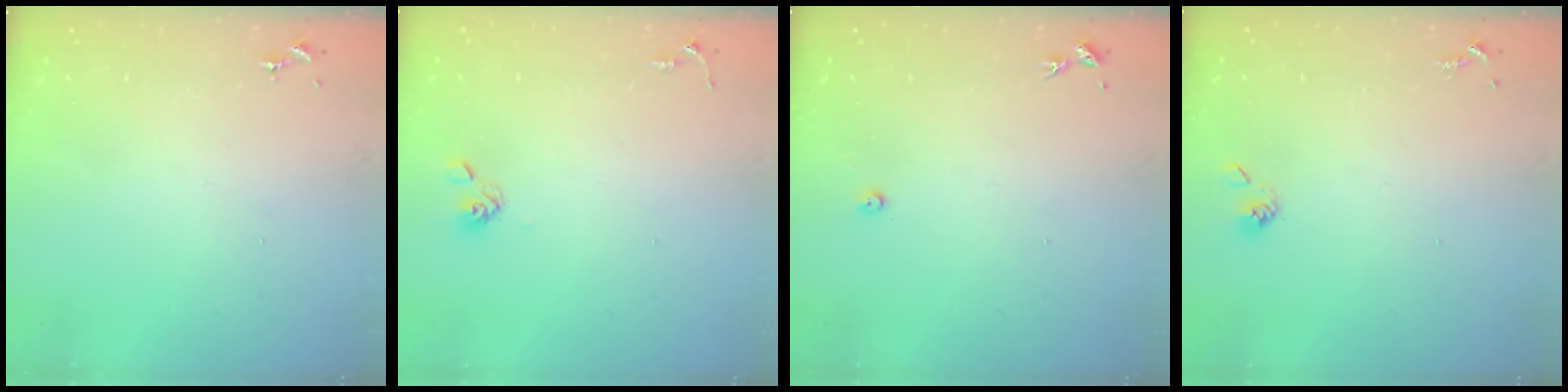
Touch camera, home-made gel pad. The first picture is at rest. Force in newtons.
{"total": 5.7, "press": 5.3, "slide": 2.1}
{"total": 2.4, "press": 2.4, "slide": 0.3}
{"total": 4.2, "press": 4.0, "slide": 1.1}